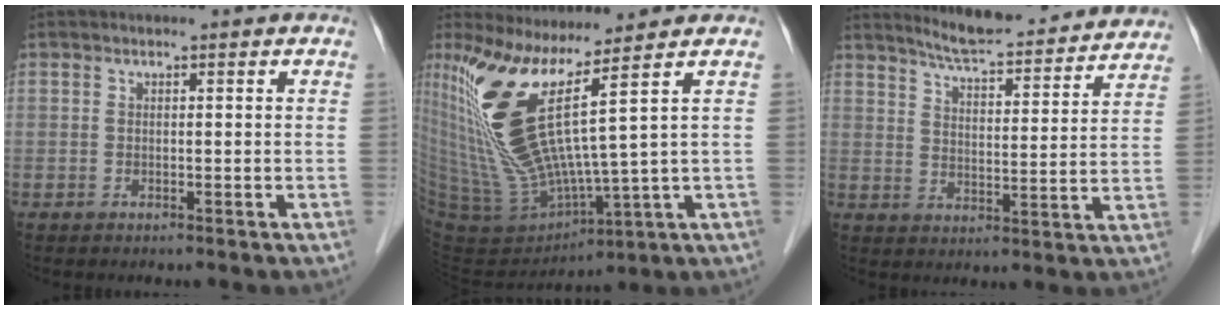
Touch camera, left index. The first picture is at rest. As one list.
[{"total": 14.3, "force": [6.6, -0.2, 12.7], "torque": [-0.274, -0.028, 0.139]}, {"total": 16.3, "force": [15.3, 2.0, 5.2], "torque": [-0.074, -0.012, 0.201]}]